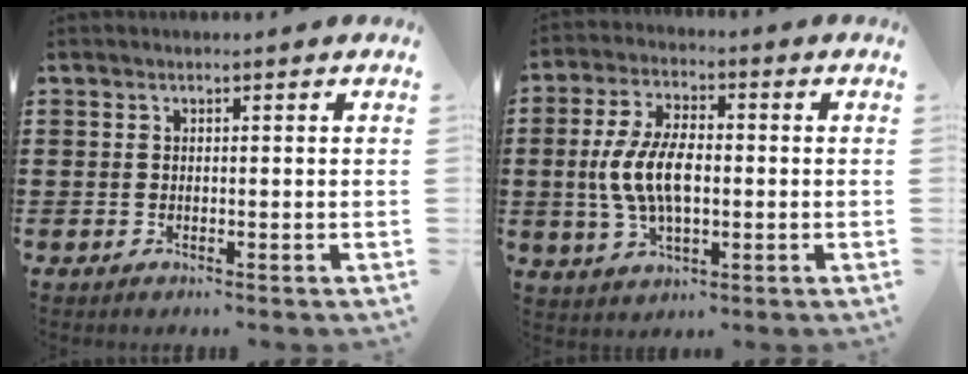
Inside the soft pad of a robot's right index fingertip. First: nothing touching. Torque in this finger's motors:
{"motor_torque": [1.48, 0.66, 1.05, 0.21]}